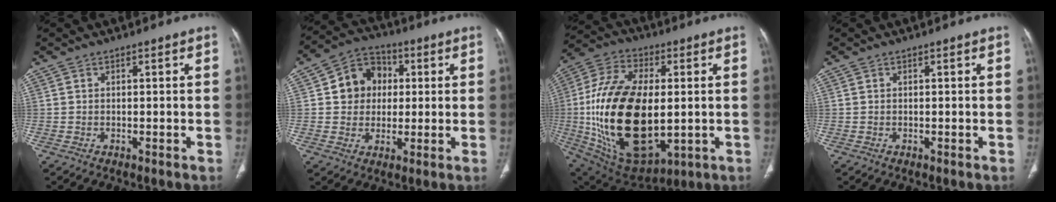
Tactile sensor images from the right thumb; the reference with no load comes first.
{"total": 10.1, "force": [1.6, 8.9, 4.7], "torque": [-0.036, 0.011, 0.018]}
{"total": 28.2, "force": [-1.2, 15.1, 23.8], "torque": [-0.468, -0.009, 0.002]}
{"total": 0.0}